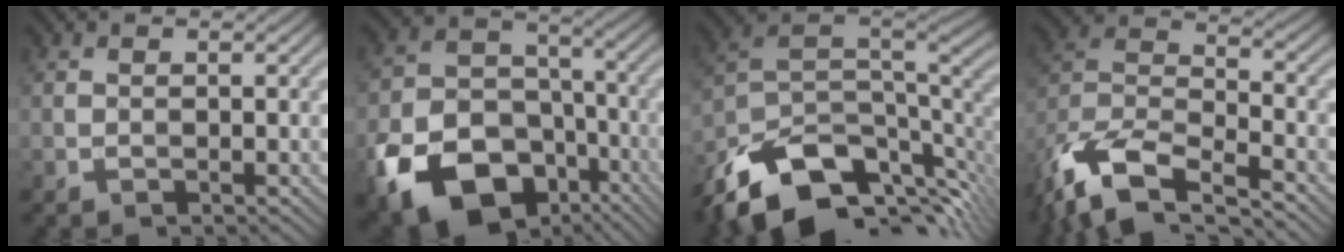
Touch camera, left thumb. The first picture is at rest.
{"total": 16.5, "force": [-8.6, 11.2, 8.6], "torque": [-0.189, -0.048, -0.149]}
{"total": 14.3, "force": [-8.1, 7.0, 9.4], "torque": [-0.211, -0.019, -0.130]}
{"total": 13.6, "force": [-9.6, 5.1, 8.2], "torque": [-0.187, -0.016, -0.183]}